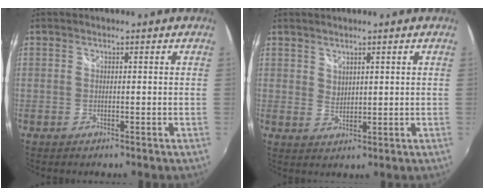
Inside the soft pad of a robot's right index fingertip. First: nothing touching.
{"total": 2.3, "force": [1.8, 1.2, 0.8], "torque": [-0.009, -0.001, 0.033]}